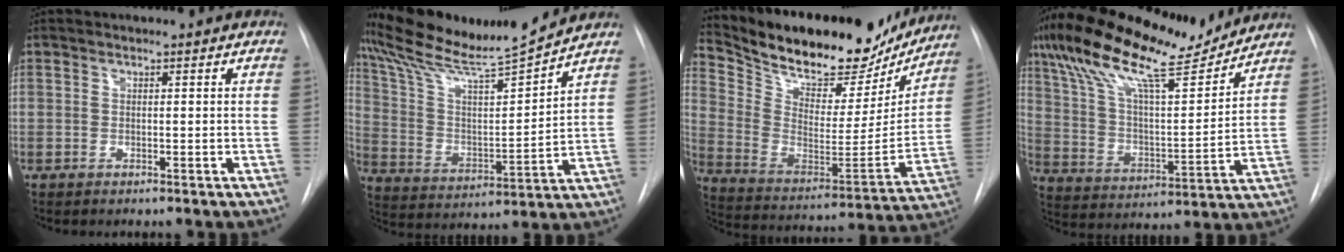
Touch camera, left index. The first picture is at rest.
{"total": 14.9, "force": [14.0, -1.4, 4.9], "torque": [-0.103, -0.018, 0.248]}
{"total": 27.0, "force": [22.8, 9.0, 11.2], "torque": [-0.201, -0.012, 0.337]}
{"total": 20.0, "force": [16.0, 3.1, 11.5], "torque": [-0.213, 0.022, 0.278]}